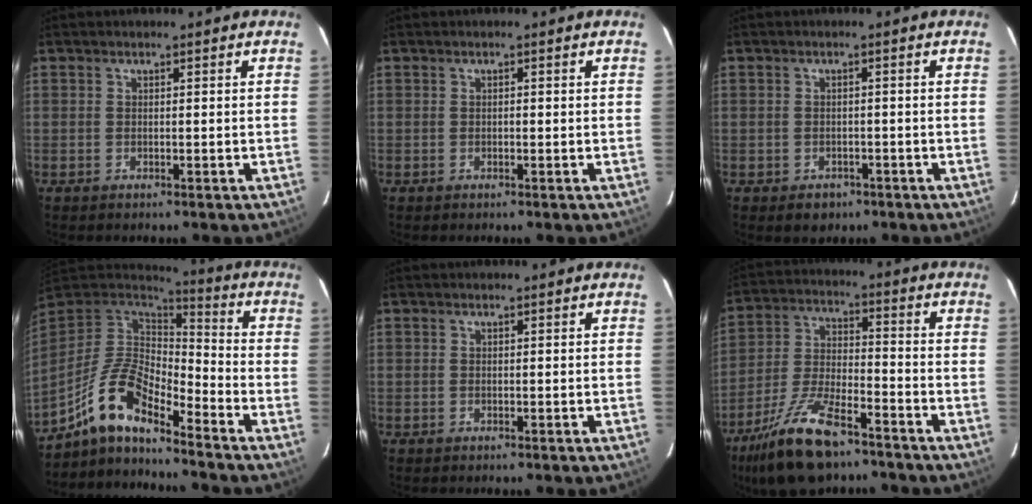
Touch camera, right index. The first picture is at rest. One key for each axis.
{"total": 0.0}
{"total": 2.8, "fx": -1.6, "fy": 2.2, "fz": 0.8, "tx": -0.008, "ty": 0.005, "tz": -0.014}
{"total": 11.9, "fx": -8.7, "fy": 3.1, "fz": 7.5, "tx": -0.159, "ty": 0.029, "tz": -0.163}
{"total": 0.0}
{"total": 14.1, "fx": -10.0, "fy": 3.6, "fz": 9.2, "tx": -0.187, "ty": -0.015, "tz": -0.184}